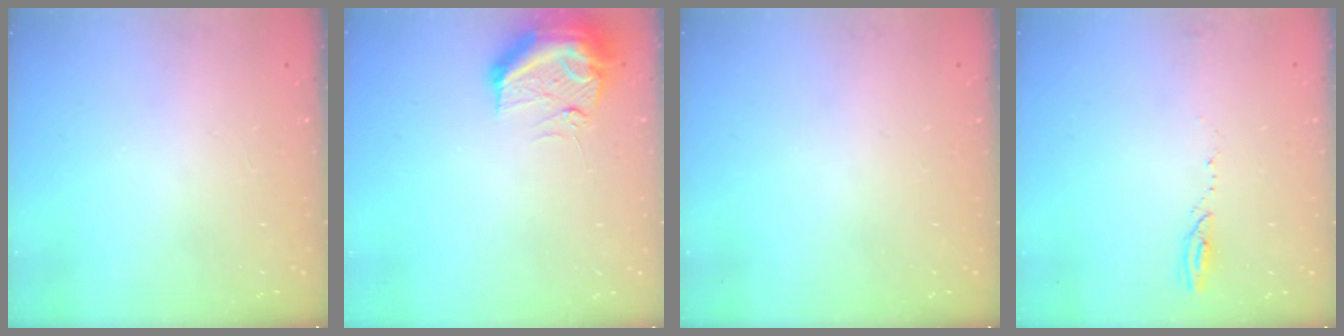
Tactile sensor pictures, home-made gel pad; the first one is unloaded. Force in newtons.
{"total": 14.3, "press": 12.3, "slide": 7.3}
{"total": 12.2, "press": 2.2, "slide": 12.0}
{"total": 3.1, "press": 3.0, "slide": 0.4}